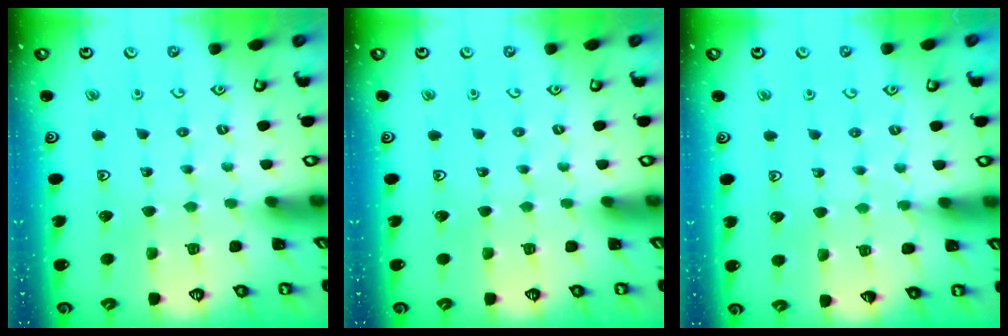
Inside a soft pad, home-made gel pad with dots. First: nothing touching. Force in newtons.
{"total": 0.0}
{"total": 6.1, "press": 6.1, "slide": 0.8}